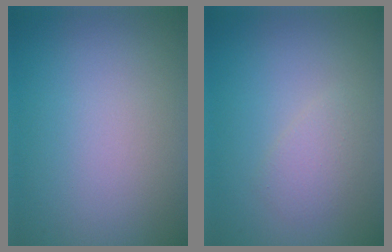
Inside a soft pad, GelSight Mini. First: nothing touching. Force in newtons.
{"total": 1.6, "press": 1.6, "slide": 0.0}